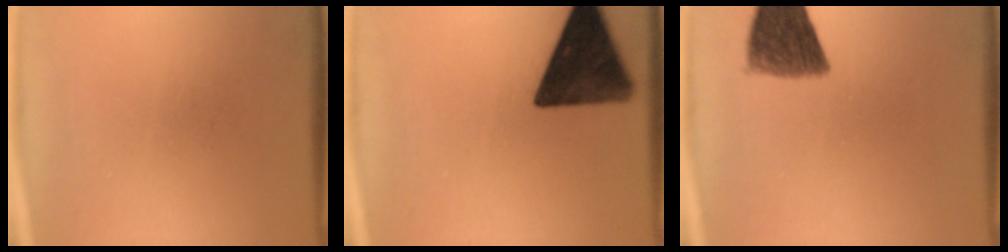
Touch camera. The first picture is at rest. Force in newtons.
{"total": 14.9}
{"total": 9.1}